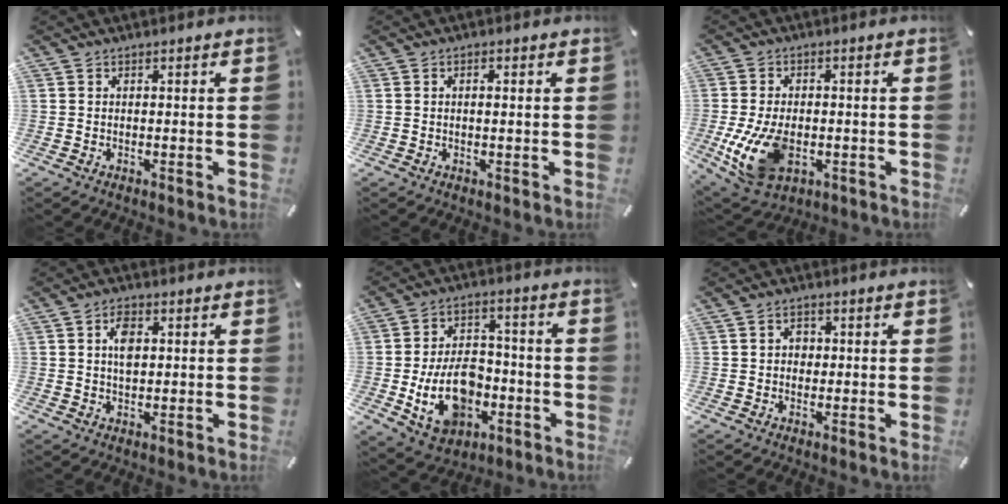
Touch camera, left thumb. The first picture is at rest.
{"total": 1.6, "force": [0.1, 0.6, 1.4], "torque": [-0.028, 0.003, 0.001]}
{"total": 13.0, "force": [-2.8, 8.5, 9.4], "torque": [-0.205, -0.005, -0.047]}
{"total": 4.7, "force": [1.0, 2.8, 3.7], "torque": [-0.063, 0.004, 0.011]}
{"total": 15.7, "force": [-4.3, 10.7, 10.7], "torque": [-0.187, 0.024, -0.071]}
{"total": 3.0, "force": [0.2, 2.4, 1.7], "torque": [-0.018, 0.002, -0.003]}